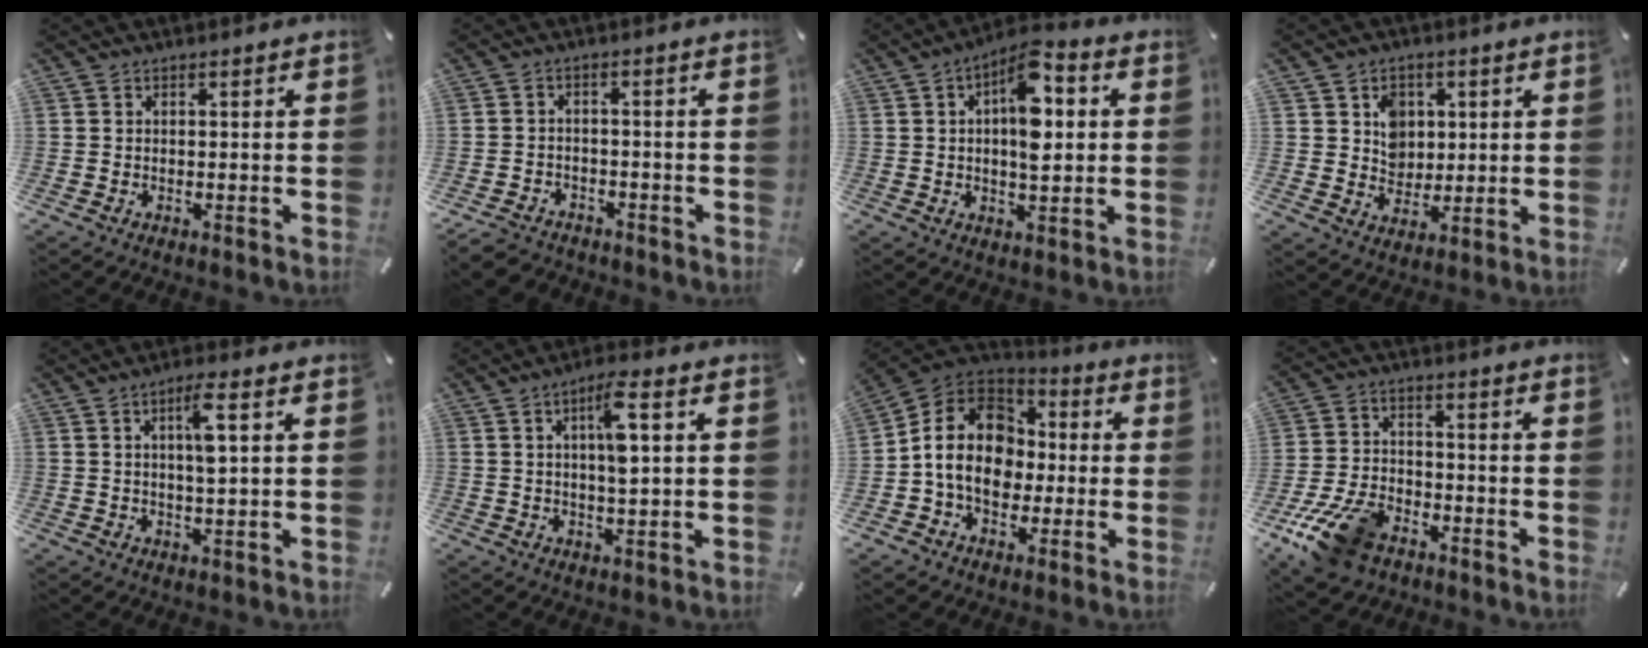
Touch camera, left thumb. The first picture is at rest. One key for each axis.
{"total": 4.0, "fx": -3.2, "fy": 2.3, "fz": 0.9, "tx": -0.025, "ty": 0.016, "tz": -0.064}
{"total": 10.8, "fx": 2.5, "fy": 5.1, "fz": 9.2, "tx": -0.147, "ty": -0.007, "tz": 0.040}
{"total": 6.8, "fx": 2.0, "fy": 6.2, "fz": 1.9, "tx": -0.020, "ty": -0.006, "tz": 0.032}
{"total": 5.9, "fx": 1.7, "fy": 1.0, "fz": 5.6, "tx": -0.096, "ty": -0.005, "tz": 0.022}
{"total": 7.5, "fx": 2.0, "fy": 1.7, "fz": 7.0, "tx": -0.114, "ty": -0.005, "tz": 0.027}
{"total": 14.7, "fx": -1.1, "fy": 12.3, "fz": 8.0, "tx": -0.162, "ty": 0.025, "tz": -0.019}
{"total": 12.9, "fx": -8.1, "fy": 7.2, "fz": 7.0, "tx": -0.136, "ty": 0.044, "tz": -0.145}